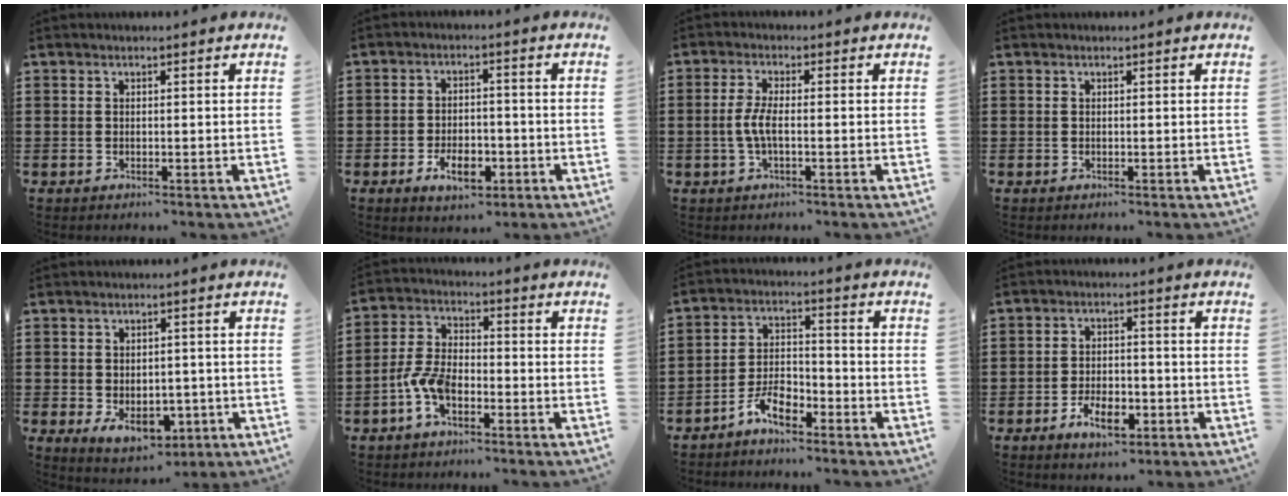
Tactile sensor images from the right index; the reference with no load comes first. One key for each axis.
{"total": 5.8, "fx": -2.7, "fy": 2.9, "fz": 4.3, "tx": -0.076, "ty": 0.000, "tz": -0.051}
{"total": 4.1, "fx": -0.8, "fy": 1.1, "fz": 3.8, "tx": -0.098, "ty": -0.007, "tz": -0.024}
{"total": 0.0}
{"total": 5.3, "fx": -1.8, "fy": 3.2, "fz": 3.8, "tx": -0.056, "ty": 0.001, "tz": -0.034}
{"total": 6.3, "fx": -3.0, "fy": 3.0, "fz": 4.7, "tx": -0.122, "ty": -0.003, "tz": -0.063}
{"total": 5.8, "fx": -4.2, "fy": 2.2, "fz": 3.3, "tx": -0.075, "ty": 0.008, "tz": -0.084}
{"total": 5.8, "fx": -3.1, "fy": 2.6, "fz": 4.2, "tx": -0.080, "ty": 0.003, "tz": -0.056}